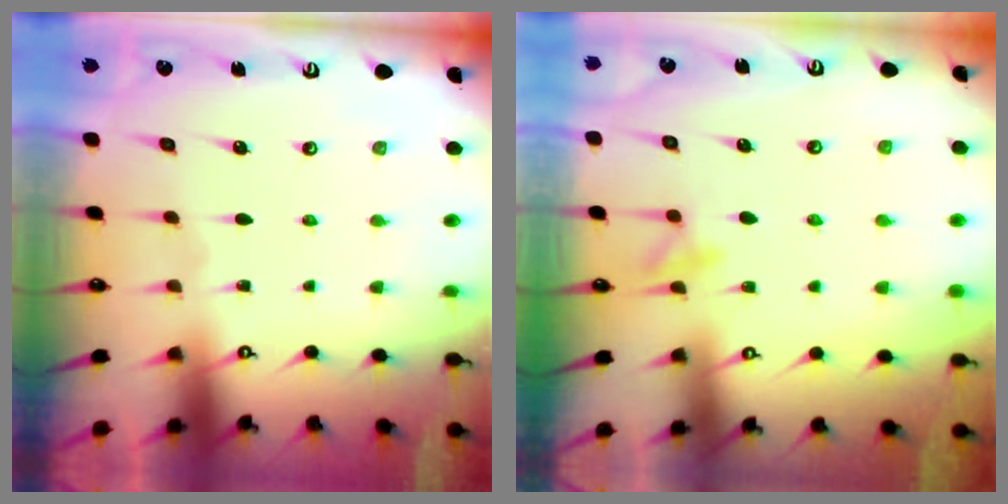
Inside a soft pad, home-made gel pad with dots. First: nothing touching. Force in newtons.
{"total": 8.1, "press": 8.0, "slide": 0.8}